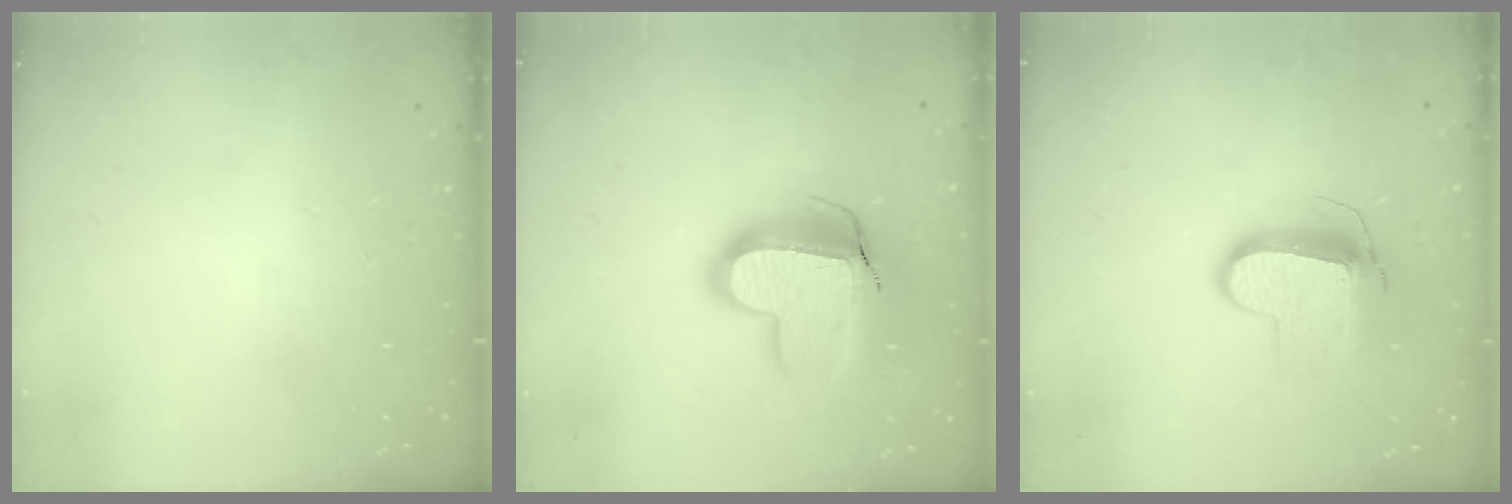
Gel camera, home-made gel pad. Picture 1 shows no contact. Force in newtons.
{"total": 17.3, "press": 17.2, "slide": 1.3}
{"total": 11.1, "press": 11.1, "slide": 0.4}